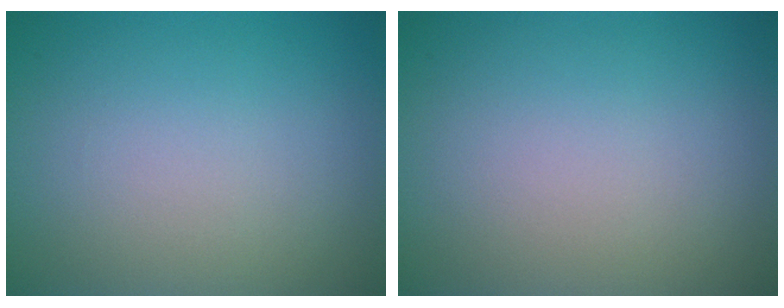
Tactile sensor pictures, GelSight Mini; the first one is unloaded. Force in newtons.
{"total": 0.0}